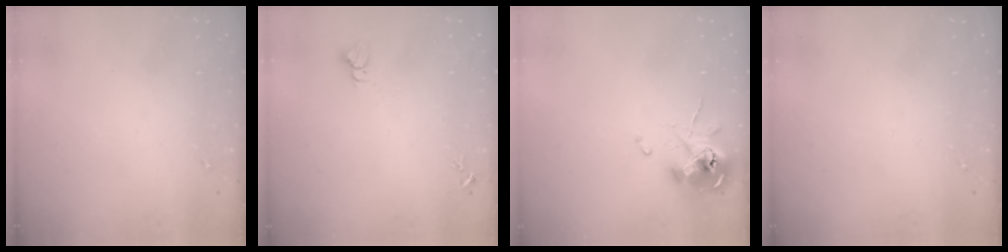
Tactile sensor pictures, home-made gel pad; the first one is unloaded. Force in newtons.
{"total": 3.2, "press": 3.2, "slide": 0.1}
{"total": 10.2, "press": 10.1, "slide": 1.4}
{"total": 0.0}